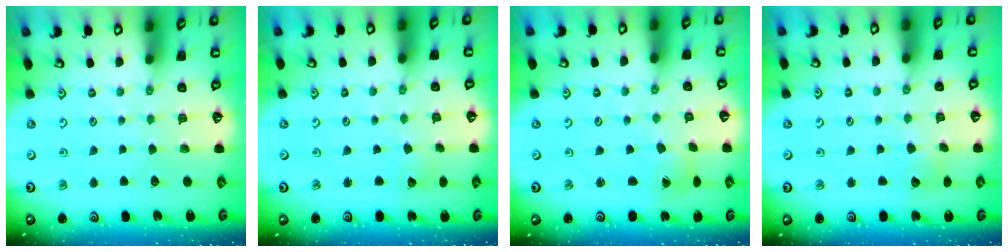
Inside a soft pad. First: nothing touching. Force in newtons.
{"total": 2.1, "press": 2.1, "slide": 0.2}
{"total": 1.0, "press": 1.0, "slide": 0.1}
{"total": 6.5, "press": 6.5, "slide": 0.5}